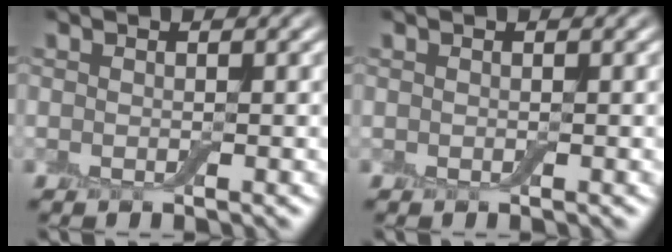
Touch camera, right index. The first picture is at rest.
{"total": 0.0}